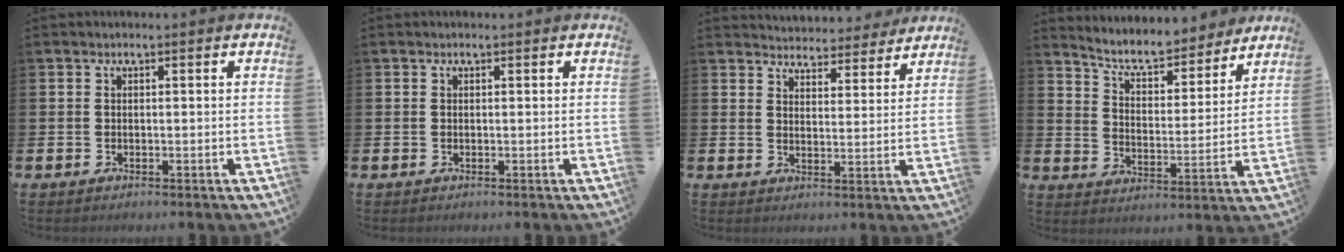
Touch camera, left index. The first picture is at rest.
{"total": 0.0}
{"total": 4.5, "force": [4.4, 0.9, -0.2], "torque": [-0.005, -0.038, 0.074]}
{"total": 7.0, "force": [6.5, 1.7, 1.9], "torque": [-0.067, -0.053, 0.108]}